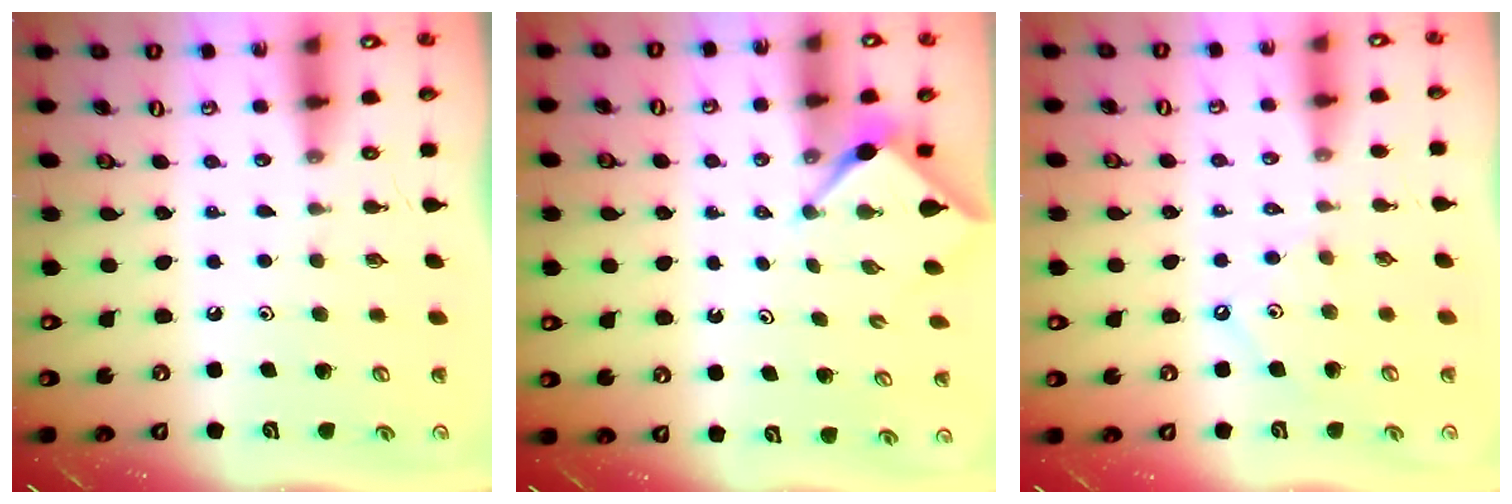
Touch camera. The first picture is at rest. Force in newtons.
{"total": 3.0, "press": 2.9, "slide": 0.4}
{"total": 1.7, "press": 1.7, "slide": 0.3}